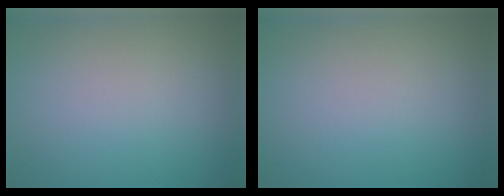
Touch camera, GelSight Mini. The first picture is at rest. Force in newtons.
{"total": 0.0}